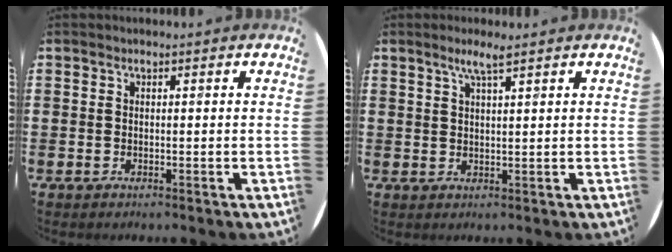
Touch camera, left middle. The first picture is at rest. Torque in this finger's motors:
{"motor_torque": [0.01, 0.02, 0.02, 0.03]}